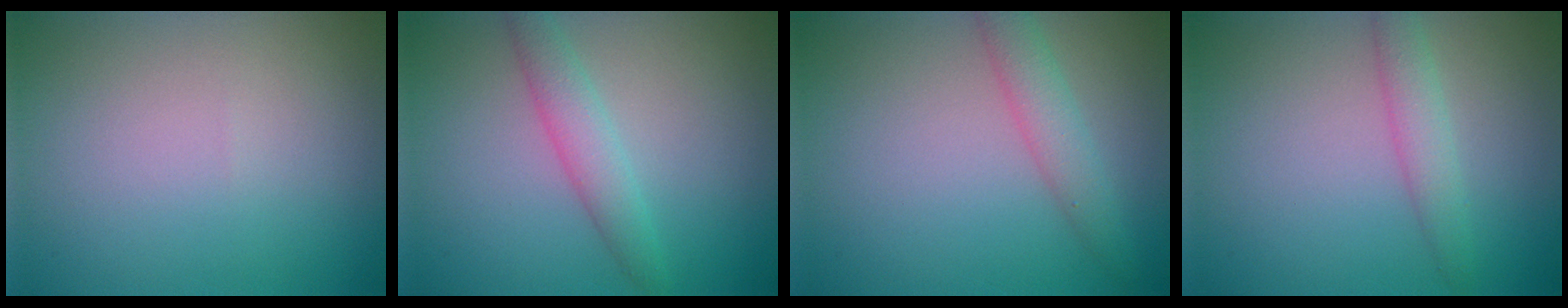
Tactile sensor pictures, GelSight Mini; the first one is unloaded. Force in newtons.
{"total": 2.7, "press": 2.7, "slide": 0.1}
{"total": 2.7, "press": 2.7, "slide": 0.2}
{"total": 2.3, "press": 2.3, "slide": 0.0}